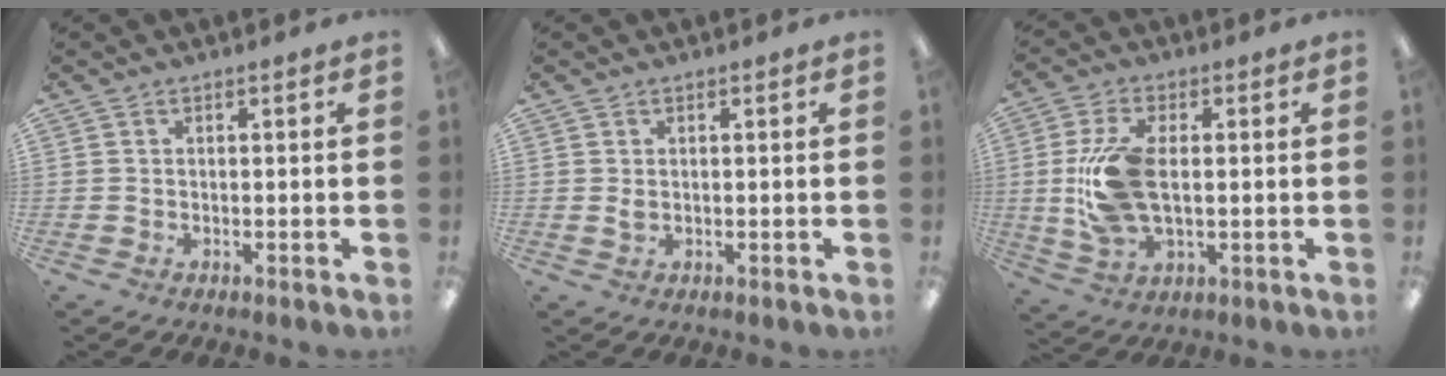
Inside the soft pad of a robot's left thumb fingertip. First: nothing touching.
{"total": 1.3, "force": [0.3, 0.7, 1.1], "torque": [-0.023, 0.002, 0.005]}
{"total": 15.1, "force": [0.7, 8.6, 12.5], "torque": [-0.251, -0.002, 0.016]}